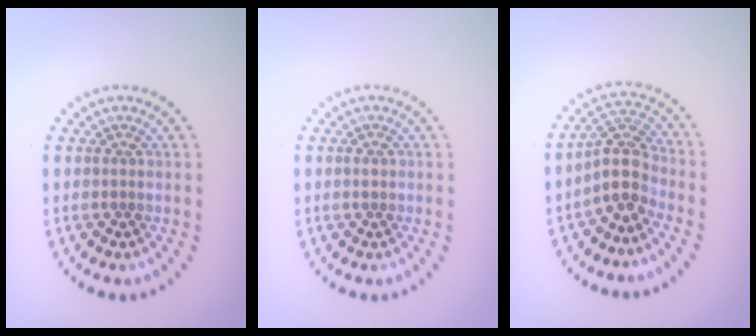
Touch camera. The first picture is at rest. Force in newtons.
{"total": 1.0, "press": 0.9, "slide": 0.1}
{"total": 3.8, "press": 3.0, "slide": 2.3}